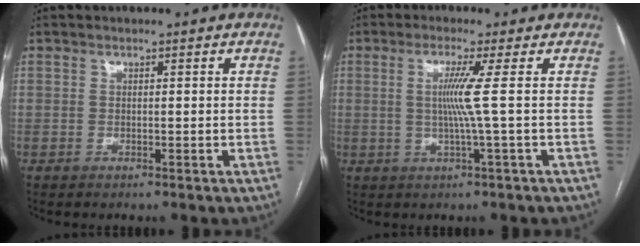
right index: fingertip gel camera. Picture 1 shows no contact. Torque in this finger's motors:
{"motor_torque": [0.49, -0.22, 0.27, 0.08]}